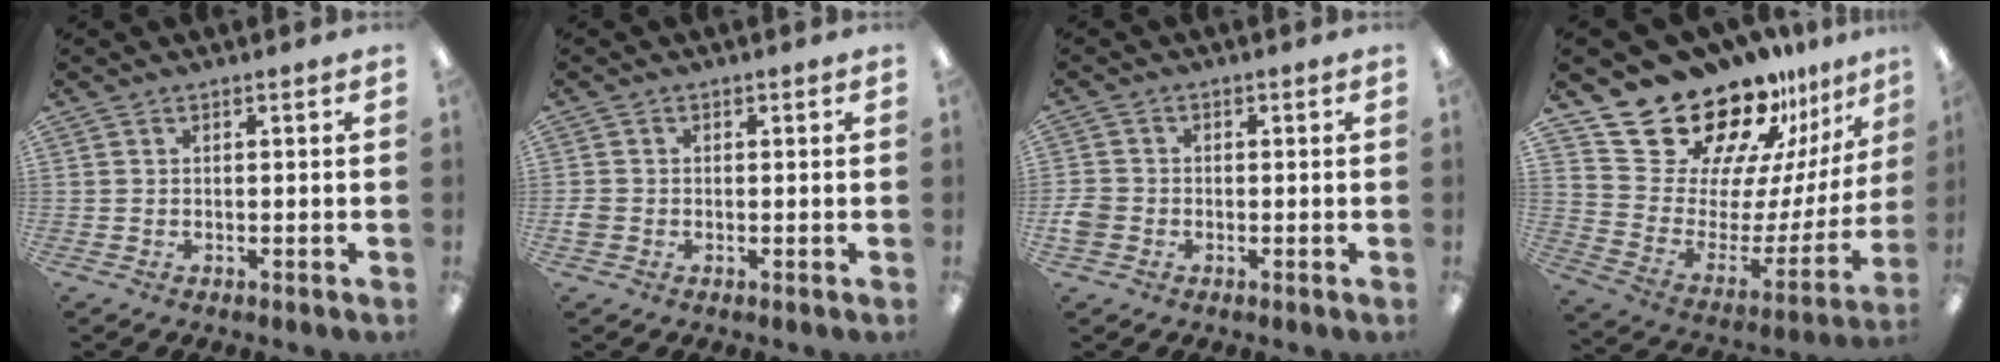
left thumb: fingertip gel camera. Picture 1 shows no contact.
{"total": 2.1, "force": [-0.5, 1.9, 0.9], "torque": [-0.005, 0.001, -0.011]}
{"total": 3.9, "force": [-1.1, 3.4, 1.7], "torque": [-0.032, 0.008, -0.019]}
{"total": 23.9, "force": [20.1, 10.3, 7.7], "torque": [-0.114, -0.156, 0.368]}